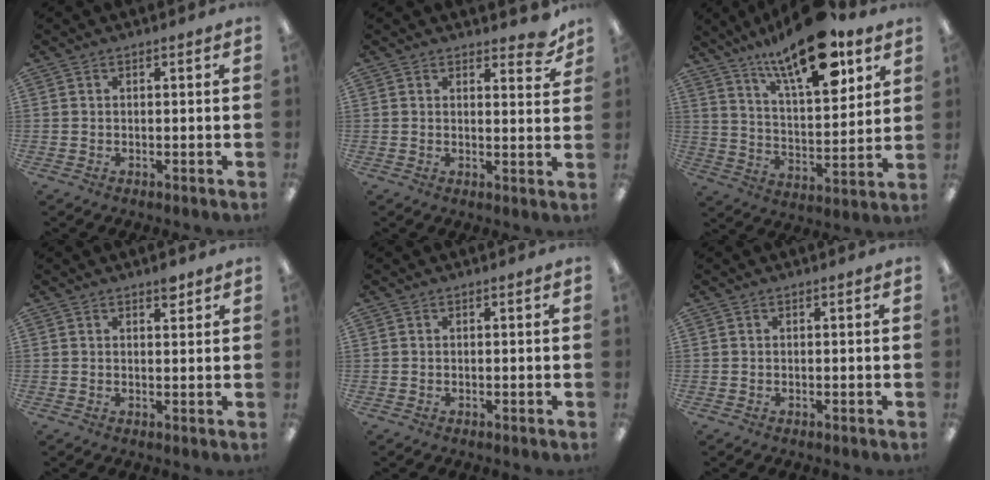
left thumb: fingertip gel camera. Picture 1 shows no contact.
{"total": 5.0, "force": [3.9, 1.9, 2.5], "torque": [-0.018, -0.022, 0.064]}
{"total": 20.2, "force": [13.8, 7.0, 13.0], "torque": [-0.206, -0.082, 0.228]}
{"total": 2.7, "force": [2.1, 0.9, 1.5], "torque": [-0.009, -0.009, 0.031]}
{"total": 0.0}
{"total": 0.0}